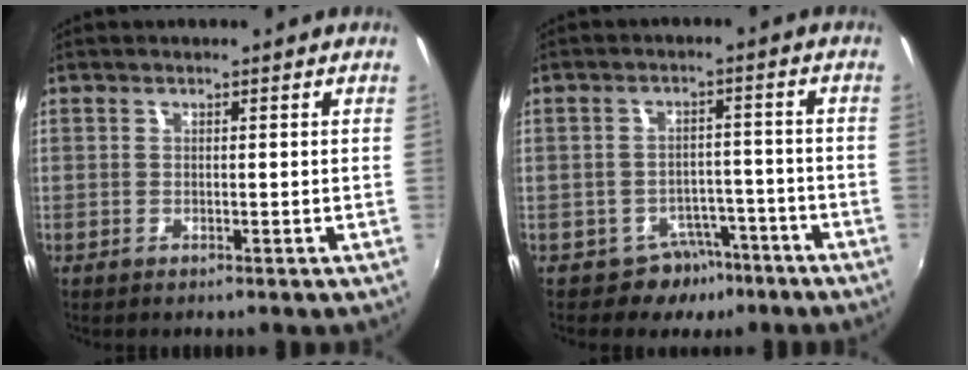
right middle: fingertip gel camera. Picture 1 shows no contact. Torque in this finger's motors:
{"motor_torque": [-0.20, -0.28, -0.03, -0.03]}